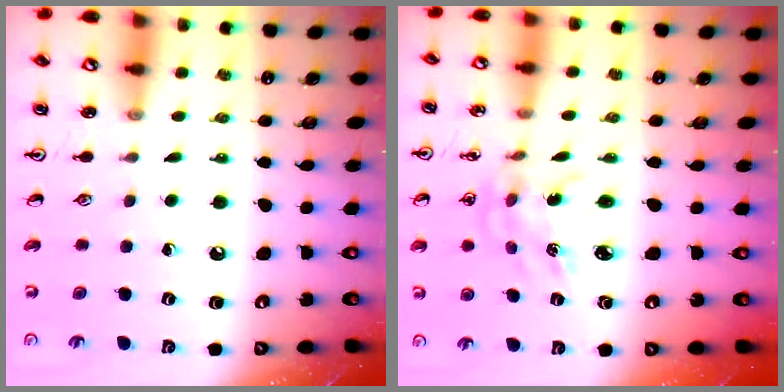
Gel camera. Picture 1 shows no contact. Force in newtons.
{"total": 2.1, "press": 2.1, "slide": 0.2}